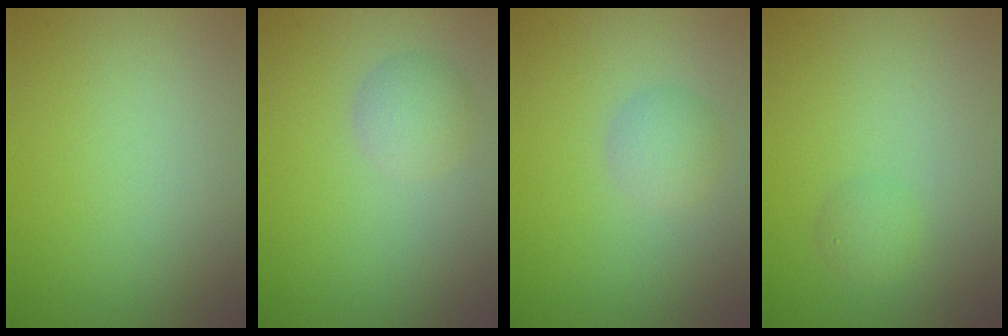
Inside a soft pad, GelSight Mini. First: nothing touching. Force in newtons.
{"total": 2.0, "press": 2.0, "slide": 0.0}
{"total": 1.8, "press": 1.8, "slide": 0.1}
{"total": 1.2, "press": 1.2, "slide": 0.0}